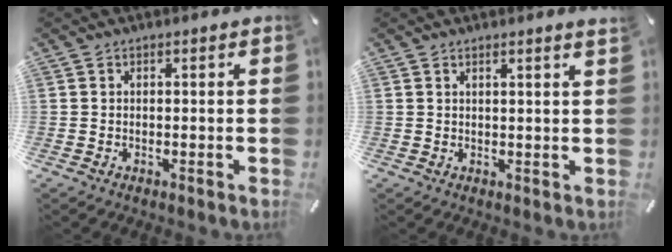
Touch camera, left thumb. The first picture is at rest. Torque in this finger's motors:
{"motor_torque": [0.26, -0.05, -0.08, -0.03, -0.01]}